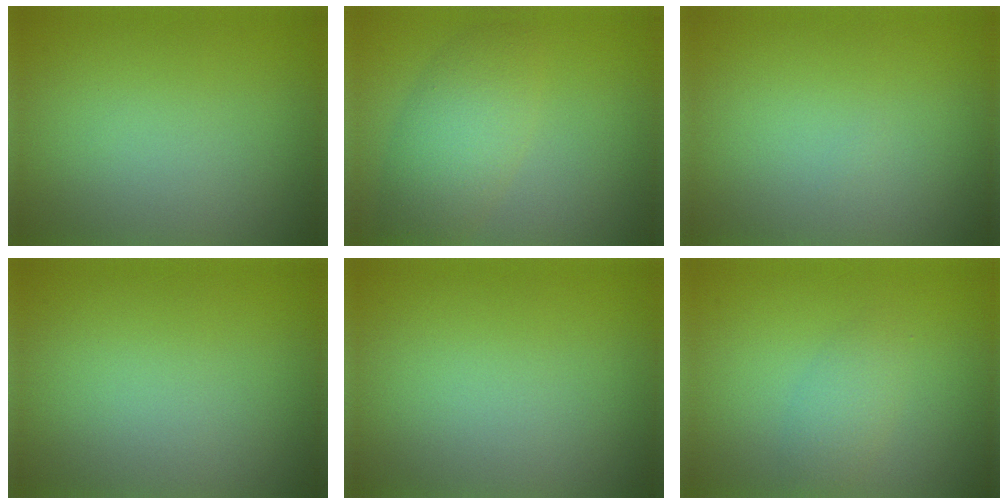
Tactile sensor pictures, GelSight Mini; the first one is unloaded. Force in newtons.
{"total": 4.4, "press": 4.4, "slide": 0.0}
{"total": 0.0}
{"total": 0.0}
{"total": 0.0}
{"total": 1.9, "press": 1.9, "slide": 0.1}